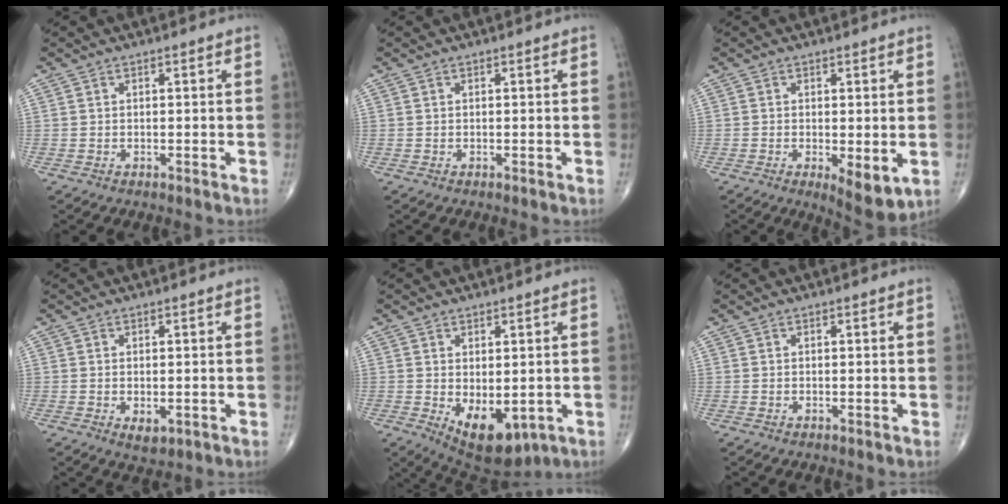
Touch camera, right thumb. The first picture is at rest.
{"total": 0.0}
{"total": 6.4, "force": [-1.4, 2.4, 5.8], "torque": [-0.082, -0.019, -0.016]}
{"total": 2.7, "force": [-0.7, 1.5, 2.1], "torque": [-0.030, -0.005, -0.004]}
{"total": 10.2, "force": [-2.3, 5.5, 8.3], "torque": [-0.105, -0.009, -0.011]}
{"total": 0.0}